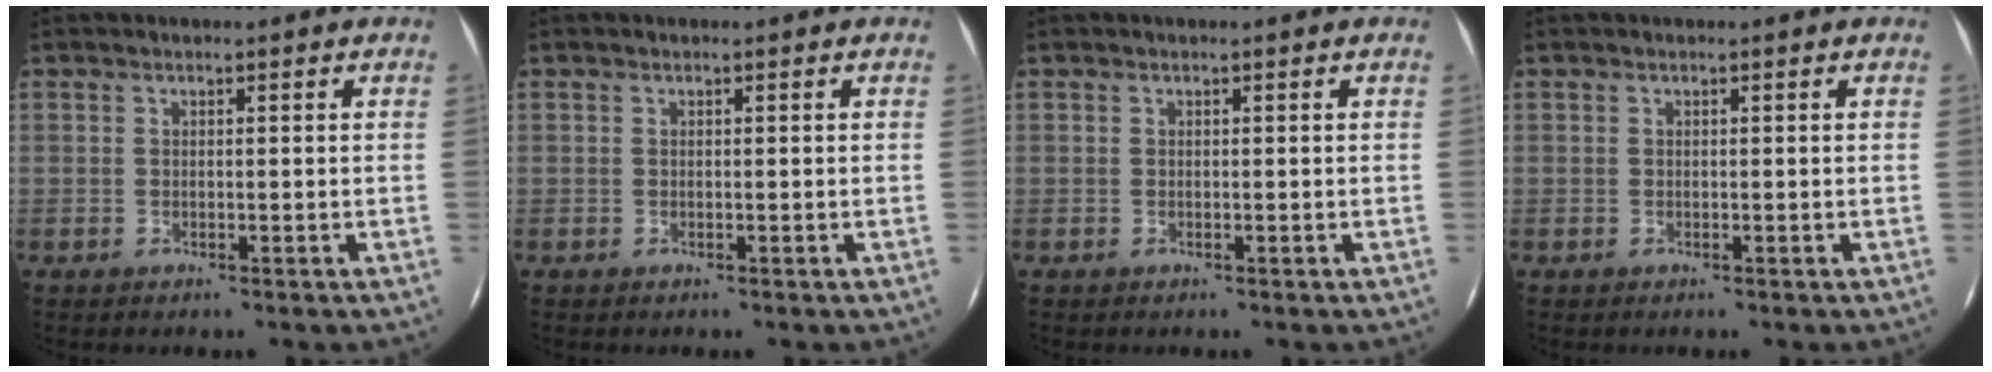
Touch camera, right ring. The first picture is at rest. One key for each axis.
{"total": 0.0}
{"total": 0.0}
{"total": 0.0}